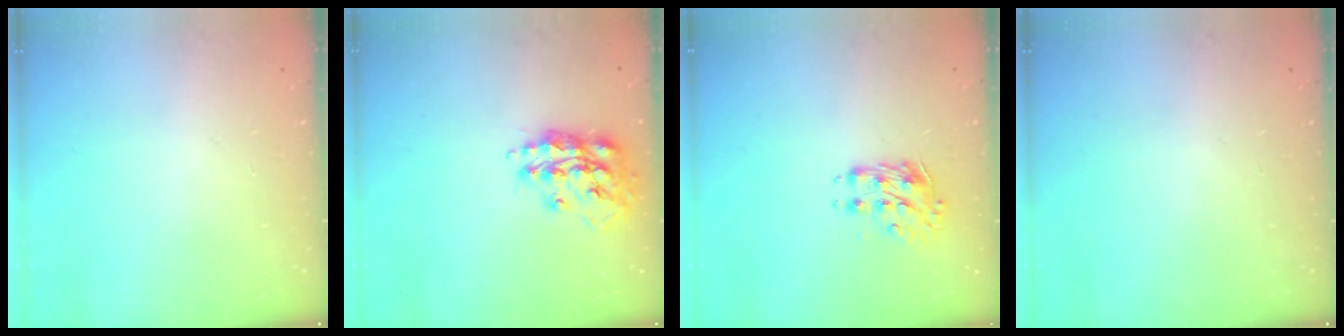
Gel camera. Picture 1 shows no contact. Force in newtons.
{"total": 17.4, "press": 17.4, "slide": 1.4}
{"total": 9.4, "press": 9.4, "slide": 0.9}
{"total": 0.0}